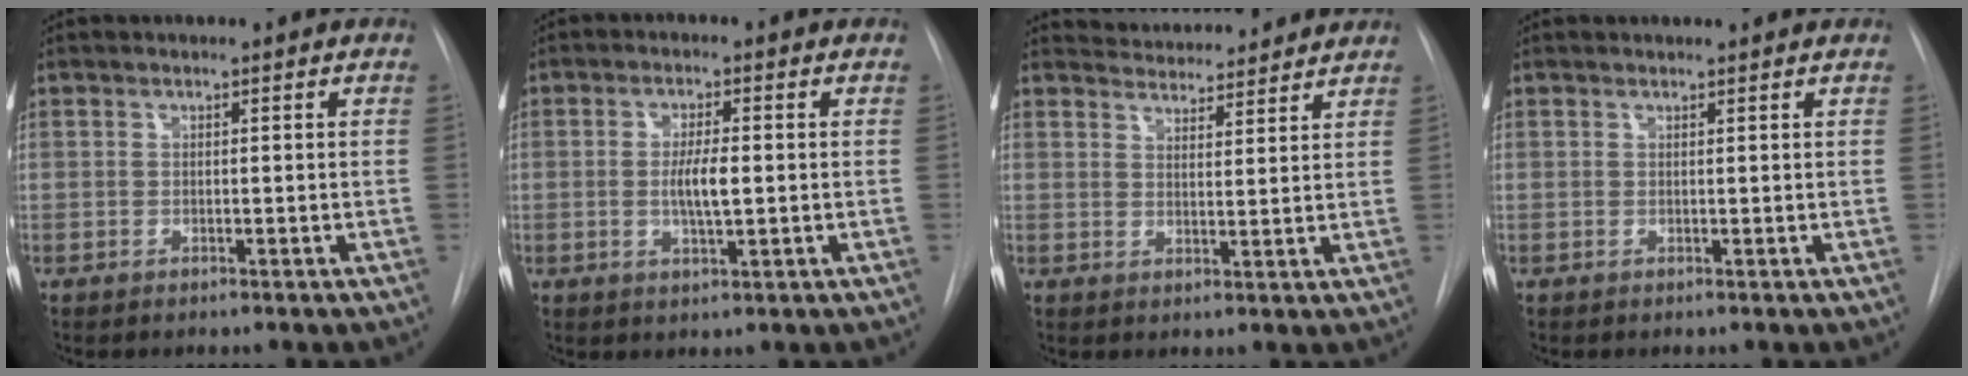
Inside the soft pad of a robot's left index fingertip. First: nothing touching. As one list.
[{"total": 4.4, "force": [-0.7, 0.8, 4.3], "torque": [-0.081, -0.010, -0.011]}, {"total": 9.2, "force": [8.9, 1.7, 1.6], "torque": [-0.022, 0.006, 0.119]}, {"total": 1.7, "force": [1.7, 0.0, 0.2], "torque": [-0.008, 0.007, 0.018]}]